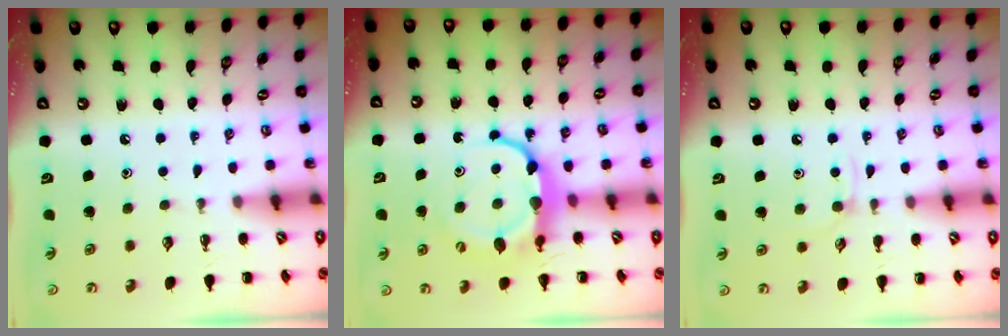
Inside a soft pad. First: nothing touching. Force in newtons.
{"total": 7.7, "press": 7.6, "slide": 1.2}
{"total": 2.8, "press": 2.7, "slide": 0.9}